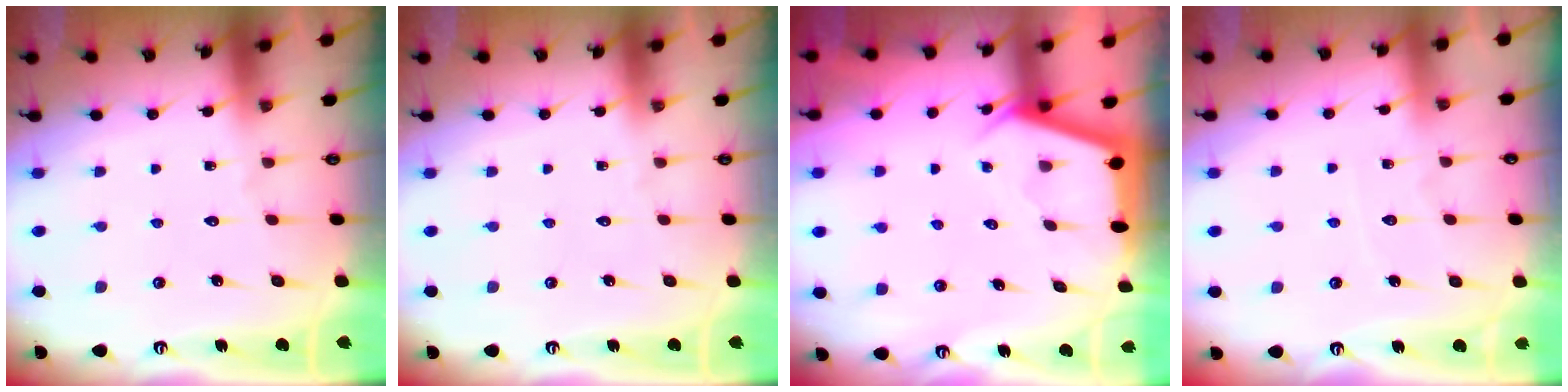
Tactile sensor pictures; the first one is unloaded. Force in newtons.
{"total": 0.0}
{"total": 2.8, "press": 2.8, "slide": 0.4}
{"total": 3.2, "press": 3.2, "slide": 0.4}